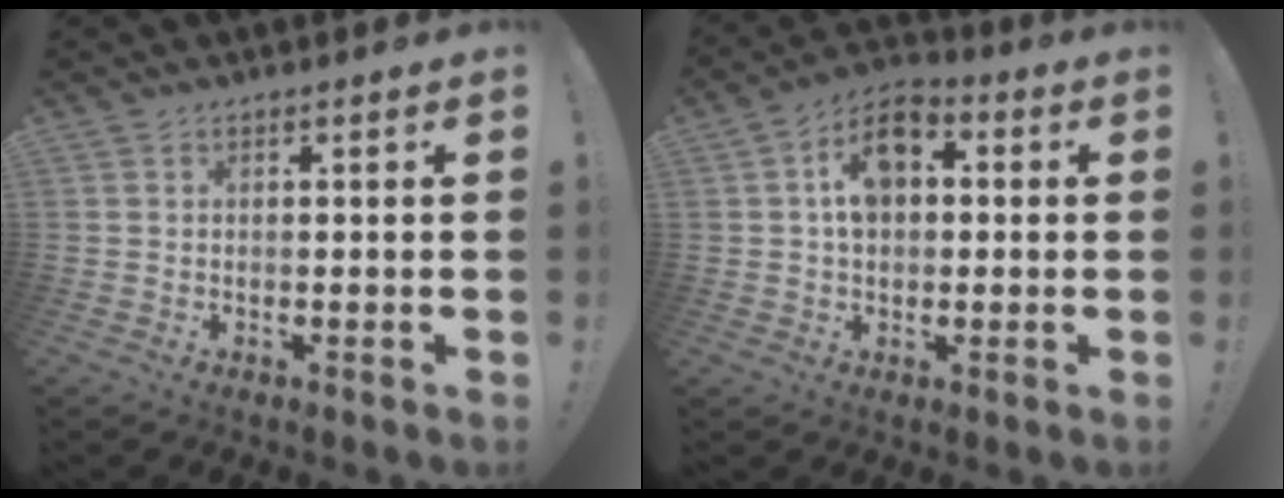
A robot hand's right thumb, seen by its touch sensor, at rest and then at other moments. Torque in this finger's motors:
{"motor_torque": [0.53, 0.56, 1.39, 0.00, 0.03]}